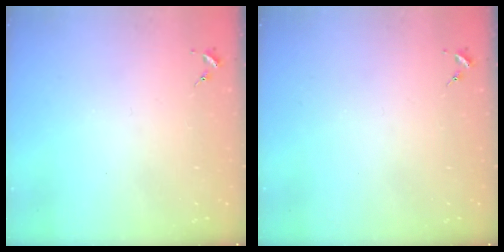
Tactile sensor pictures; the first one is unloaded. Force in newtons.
{"total": 0.0}